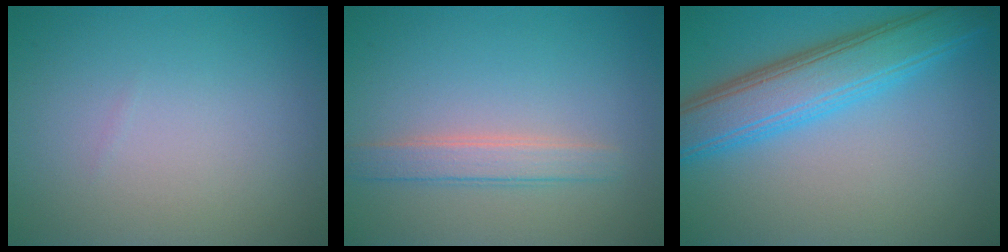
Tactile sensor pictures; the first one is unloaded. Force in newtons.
{"total": 2.4, "press": 2.4, "slide": 0.2}
{"total": 6.7, "press": 6.7, "slide": 0.4}